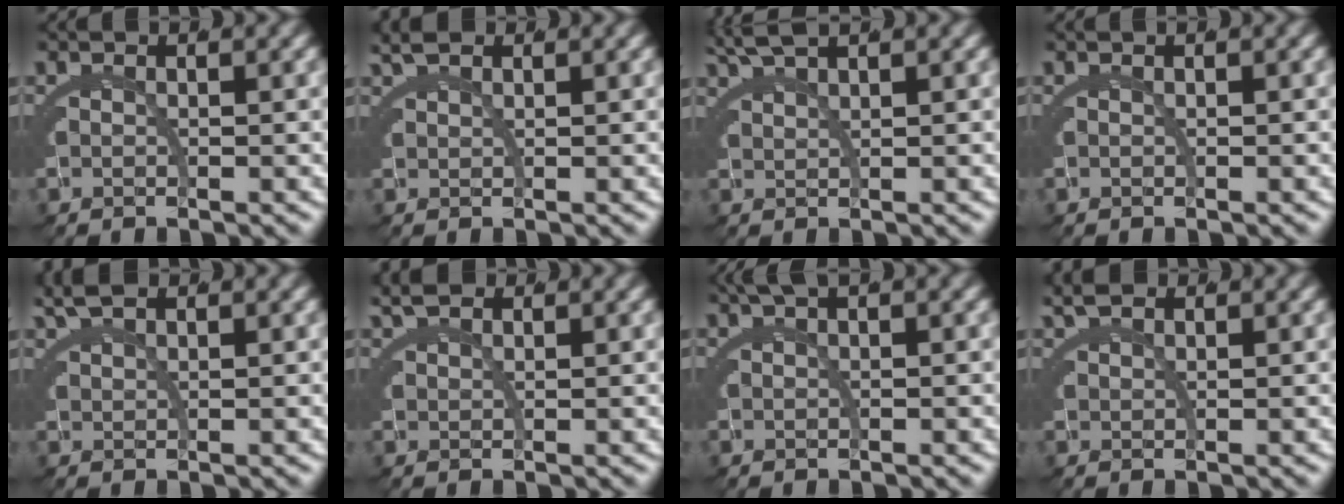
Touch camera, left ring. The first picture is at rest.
{"total": 2.8, "force": [2.3, 1.1, 1.3], "torque": [-0.020, 0.015, 0.033]}
{"total": 2.8, "force": [2.6, -0.9, 0.5], "torque": [-0.007, 0.011, 0.050]}
{"total": 0.0}
{"total": 2.6, "force": [2.4, 0.5, 0.9], "torque": [-0.016, 0.014, 0.040]}
{"total": 2.9, "force": [2.5, 0.9, 1.2], "torque": [-0.018, 0.012, 0.038]}
{"total": 2.0, "force": [1.7, 0.0, 1.0], "torque": [-0.020, 0.015, 0.028]}
{"total": 2.8, "force": [2.3, 1.1, 1.3], "torque": [-0.020, 0.013, 0.034]}